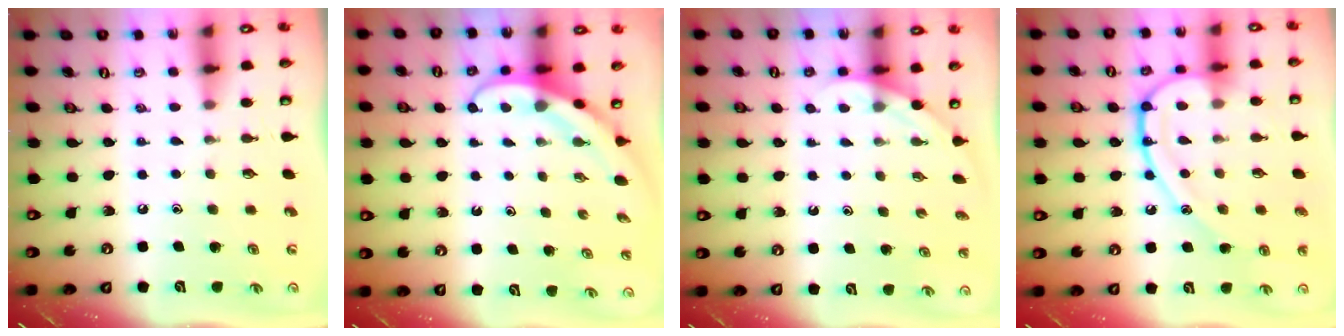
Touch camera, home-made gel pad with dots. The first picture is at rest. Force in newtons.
{"total": 3.7, "press": 3.7, "slide": 0.3}
{"total": 2.2, "press": 2.2, "slide": 0.0}
{"total": 15.2, "press": 15.1, "slide": 1.1}